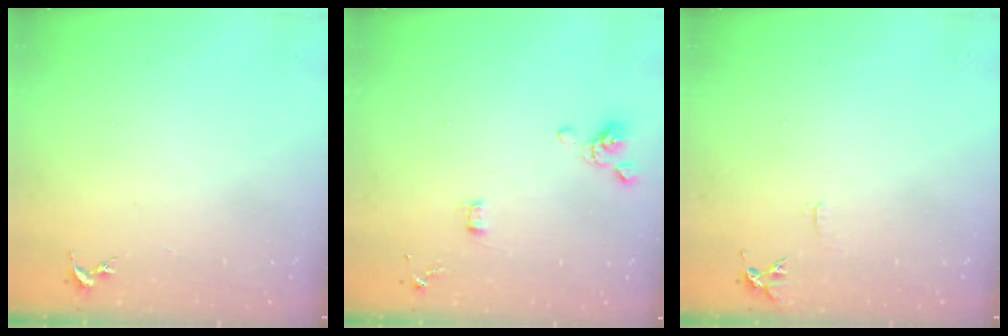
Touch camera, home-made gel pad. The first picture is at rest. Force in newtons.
{"total": 4.4, "press": 4.0, "slide": 1.8}
{"total": 5.5, "press": 5.4, "slide": 0.6}